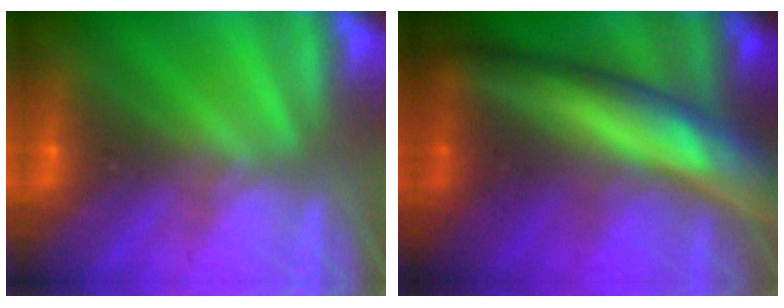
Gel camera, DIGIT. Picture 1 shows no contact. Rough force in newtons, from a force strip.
{"total": 9.3}